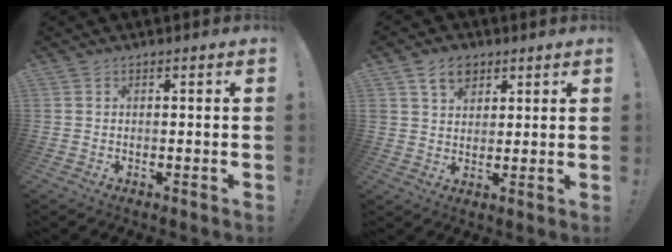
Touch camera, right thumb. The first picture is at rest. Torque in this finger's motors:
{"motor_torque": [0.37, 1.18, 0.65, 0.01, 0.05]}